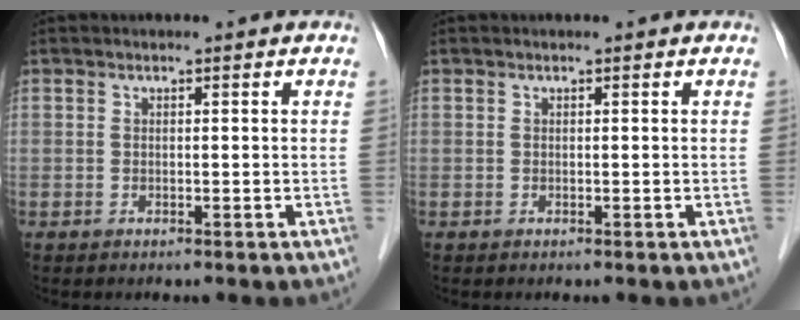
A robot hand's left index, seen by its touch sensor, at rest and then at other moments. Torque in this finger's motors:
{"motor_torque": [-0.01, -0.01, 0.00, 0.00]}